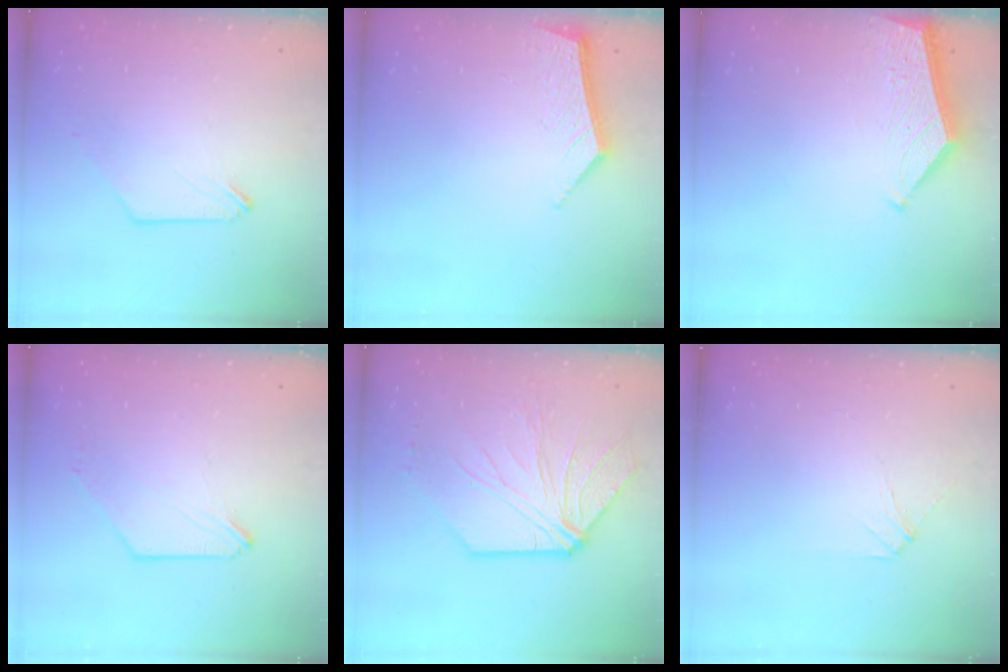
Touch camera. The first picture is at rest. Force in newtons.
{"total": 6.3, "press": 6.3, "slide": 0.5}
{"total": 3.7, "press": 3.7, "slide": 0.5}
{"total": 0.8, "press": 0.7, "slide": 0.3}
{"total": 10.6, "press": 10.6, "slide": 0.9}
{"total": 3.8, "press": 3.8, "slide": 0.6}